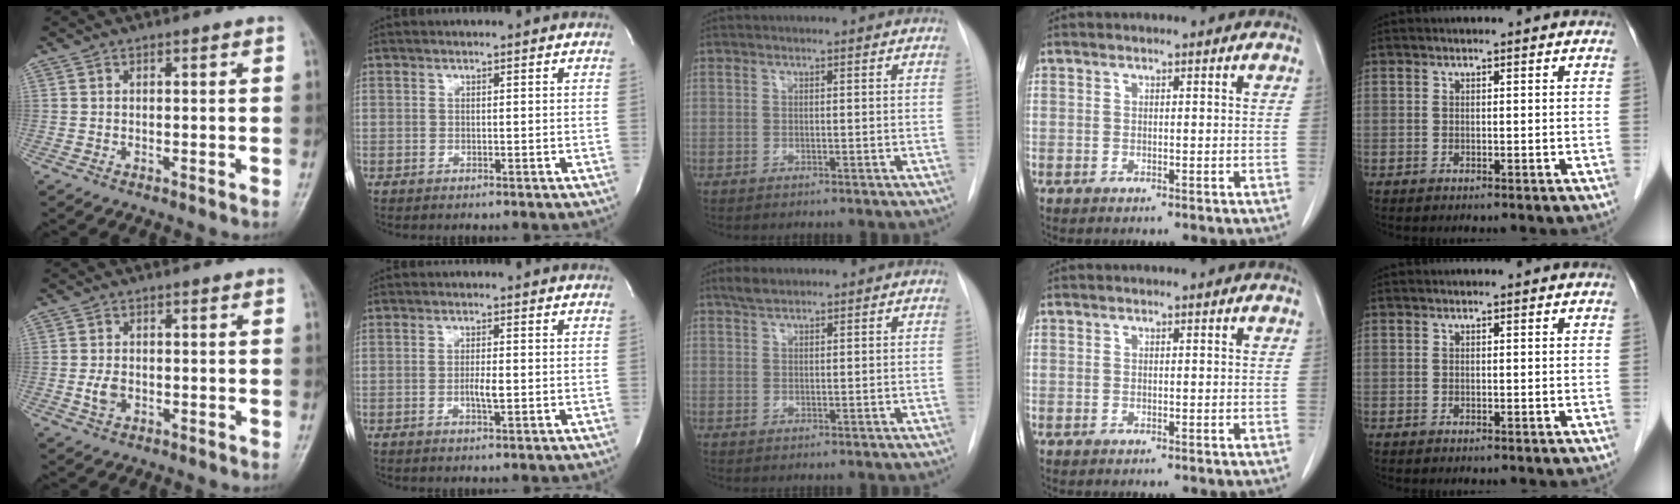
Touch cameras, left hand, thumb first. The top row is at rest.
{"thumb": {"total": 2.6, "force": [-0.5, 1.8, 1.8], "torque": [-0.032, 0.000, -0.009]}, "index": {"total": 2.3, "force": [-0.6, 0.3, 2.2], "torque": [-0.043, -0.003, -0.010]}, "middle": {"total": 2.1, "force": [1.7, 0.7, 0.9], "torque": [-0.021, 0.007, 0.033]}}